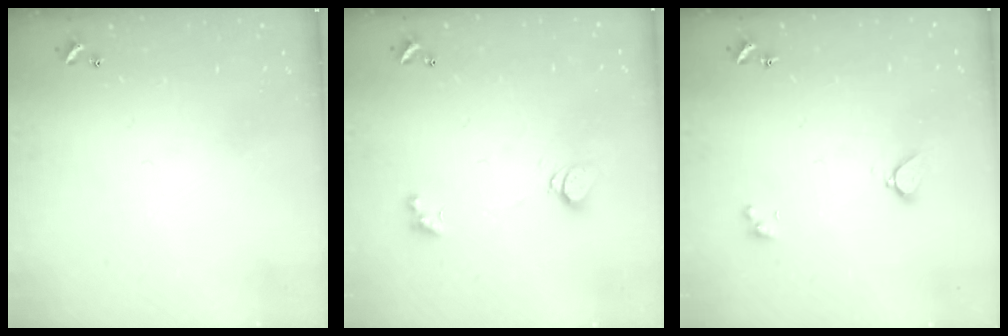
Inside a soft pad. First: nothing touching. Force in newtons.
{"total": 1.6, "press": 1.6, "slide": 0.2}
{"total": 2.2, "press": 2.2, "slide": 0.3}